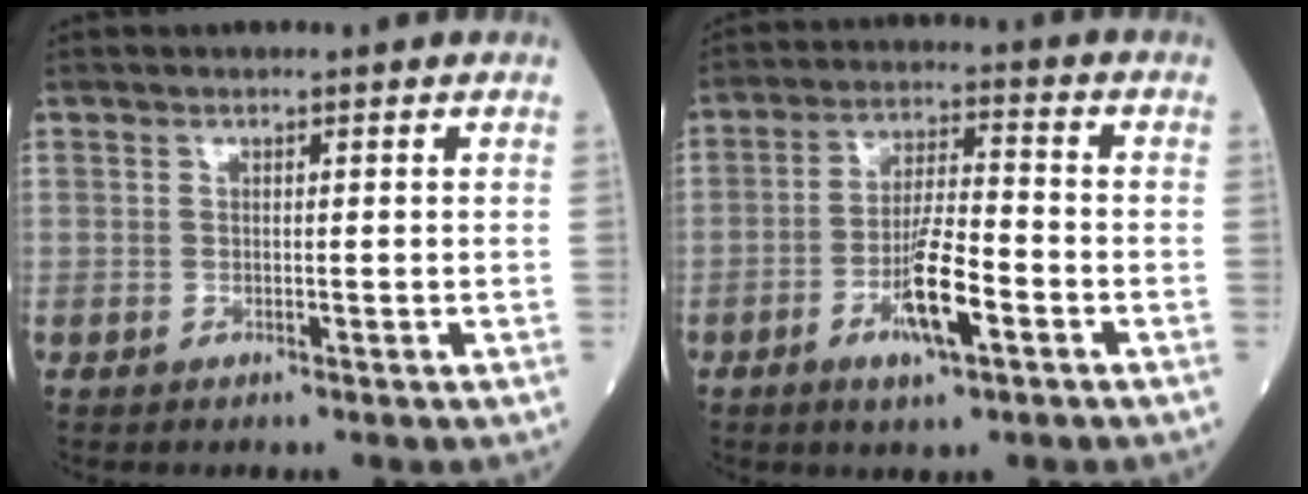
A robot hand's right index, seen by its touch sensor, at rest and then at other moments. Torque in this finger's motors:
{"motor_torque": [1.00, -0.93, 0.74, 0.19]}